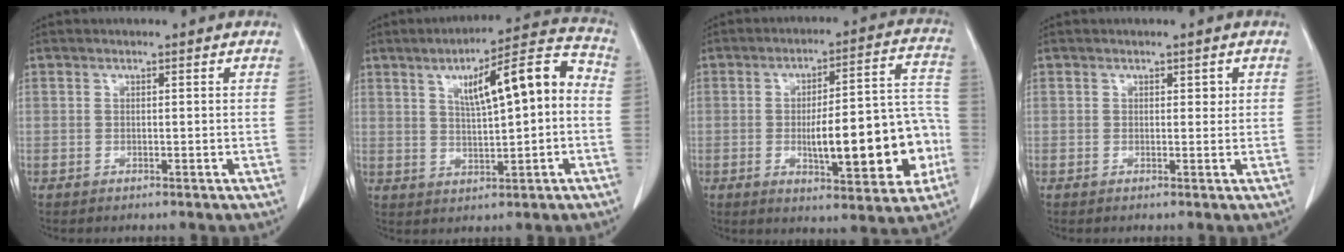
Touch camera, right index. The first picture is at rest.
{"total": 12.2, "force": [1.8, 2.4, 11.8], "torque": [-0.170, 0.036, 0.028]}
{"total": 17.6, "force": [-3.9, 4.4, 16.6], "torque": [-0.217, 0.030, -0.044]}
{"total": 1.0, "force": [0.4, 0.7, 0.6], "torque": [-0.002, 0.000, 0.005]}